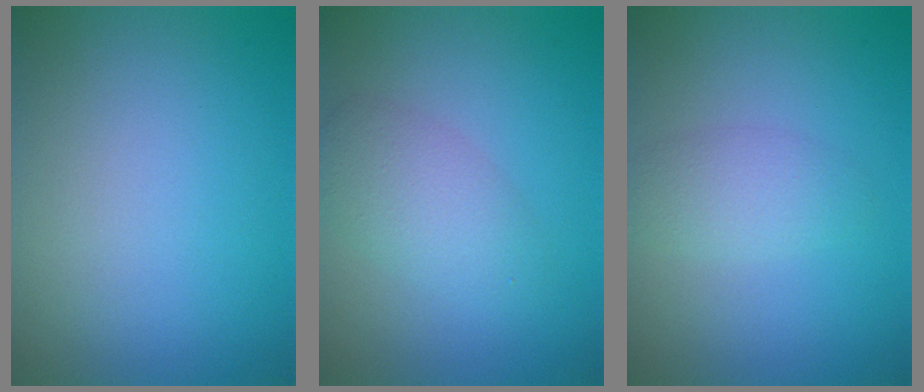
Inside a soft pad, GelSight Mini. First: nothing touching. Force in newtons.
{"total": 3.1, "press": 3.1, "slide": 0.0}
{"total": 1.2, "press": 1.2, "slide": 0.2}